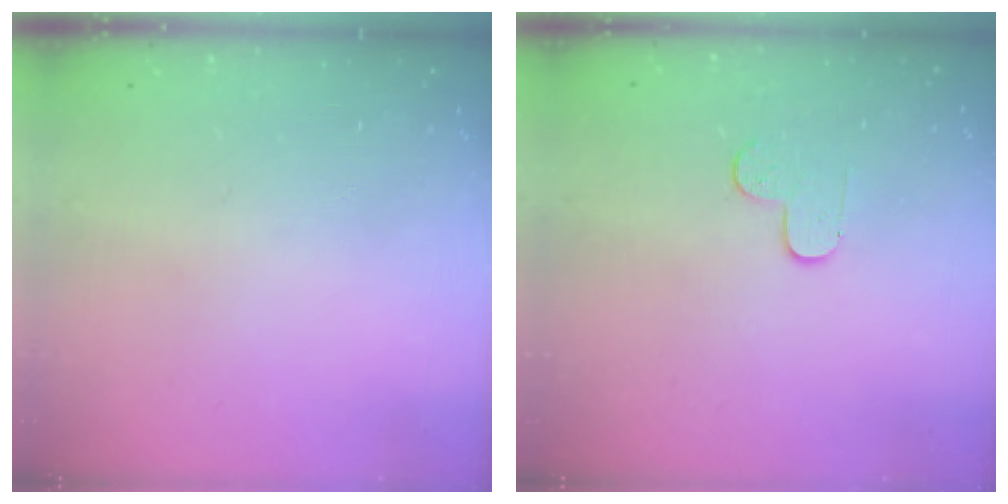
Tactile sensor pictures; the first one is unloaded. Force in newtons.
{"total": 3.7, "press": 3.6, "slide": 0.4}